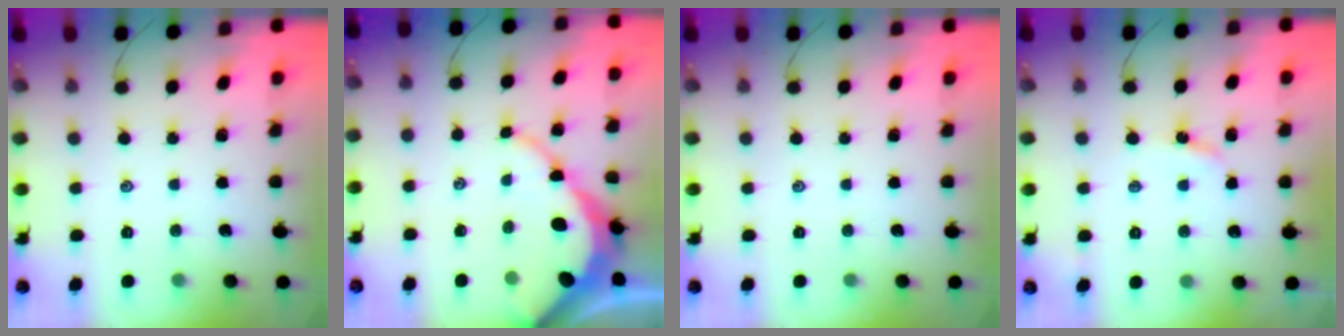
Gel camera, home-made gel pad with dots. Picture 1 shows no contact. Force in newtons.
{"total": 10.0, "press": 10.0, "slide": 1.1}
{"total": 0.0}
{"total": 3.6, "press": 3.6, "slide": 0.2}